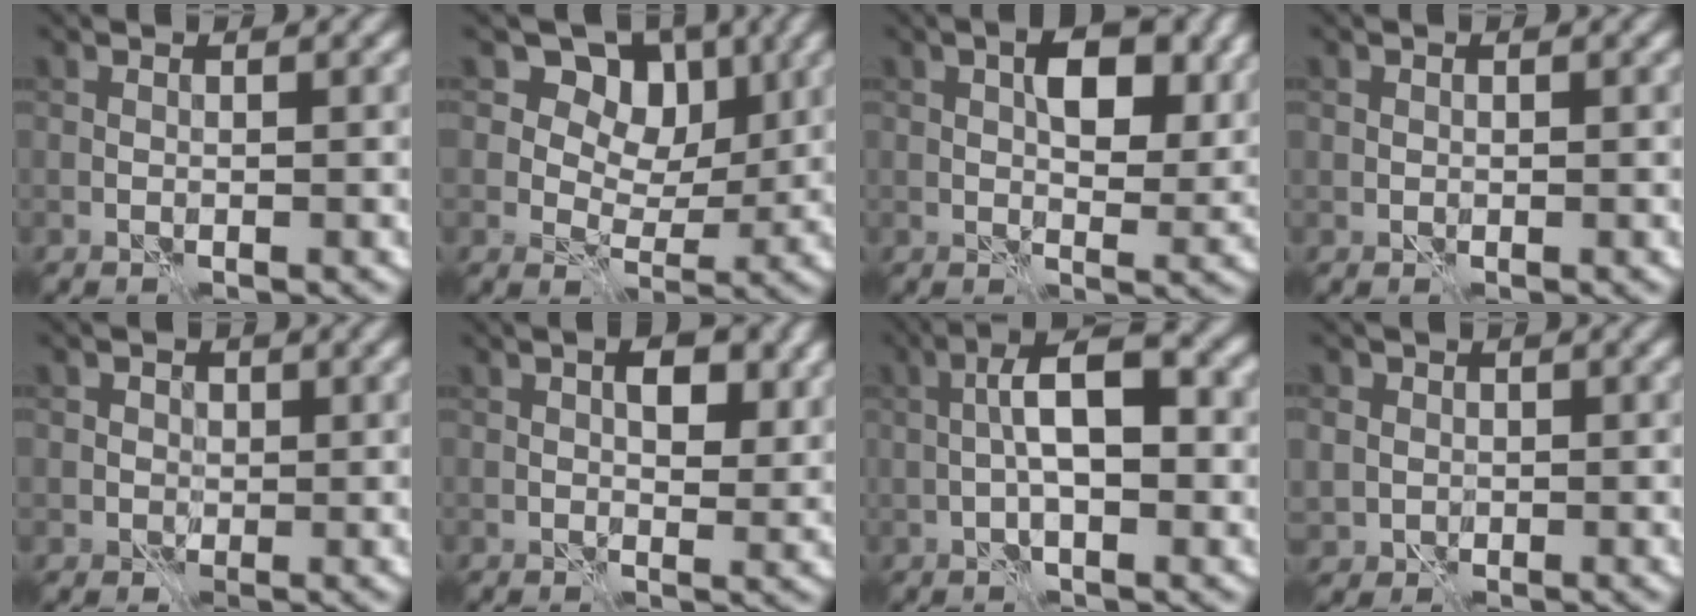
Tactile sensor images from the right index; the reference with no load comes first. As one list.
[{"total": 7.3, "force": [3.5, 5.4, 3.5], "torque": [-0.050, -0.010, 0.054]}, {"total": 5.6, "force": [1.6, 2.8, 4.6], "torque": [-0.063, -0.001, 0.024]}, {"total": 0.6, "force": [0.2, 0.6, 0.1], "torque": [0.001, 0.000, 0.005]}, {"total": 2.0, "force": [0.5, 1.9, 0.7], "torque": [0.003, 0.005, 0.000]}, {"total": 3.8, "force": [0.9, 2.1, 3.1], "torque": [-0.043, -0.003, 0.014]}, {"total": 6.9, "force": [0.1, 2.6, 6.3], "torque": [-0.109, 0.013, -0.006]}, {"total": 3.7, "force": [0.8, 3.4, 1.1], "torque": [-0.018, 0.009, 0.004]}]